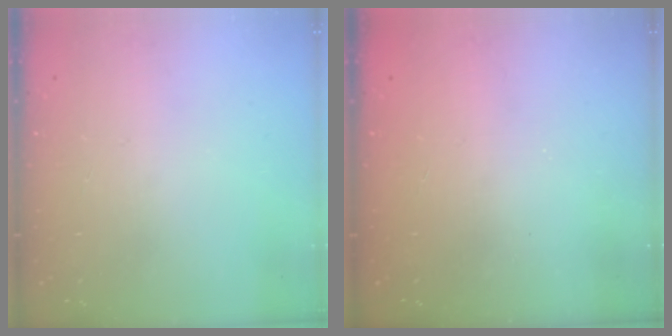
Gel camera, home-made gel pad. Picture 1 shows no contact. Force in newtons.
{"total": 2.5, "press": 2.4, "slide": 0.8}